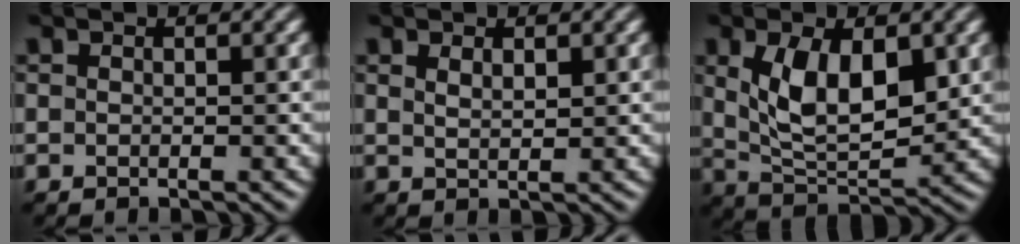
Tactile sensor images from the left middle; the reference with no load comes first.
{"total": 1.4, "force": [0.8, 0.5, 1.0], "torque": [-0.019, -0.002, 0.016]}
{"total": 7.4, "force": [1.7, 3.6, 6.2], "torque": [-0.119, -0.005, 0.034]}